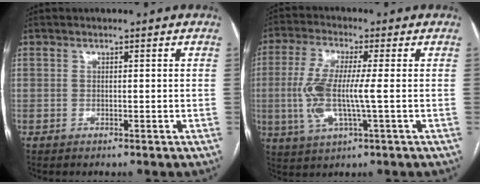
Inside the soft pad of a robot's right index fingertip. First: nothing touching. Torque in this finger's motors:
{"motor_torque": [1.60, -0.12, 0.80, 0.21]}